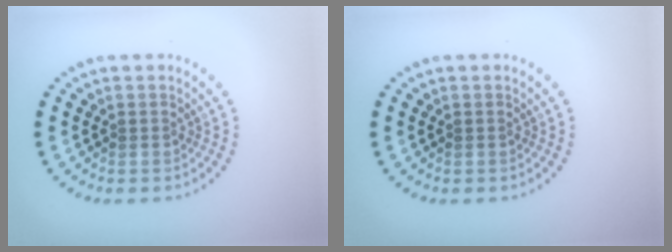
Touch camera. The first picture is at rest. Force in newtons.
{"total": 0.0}